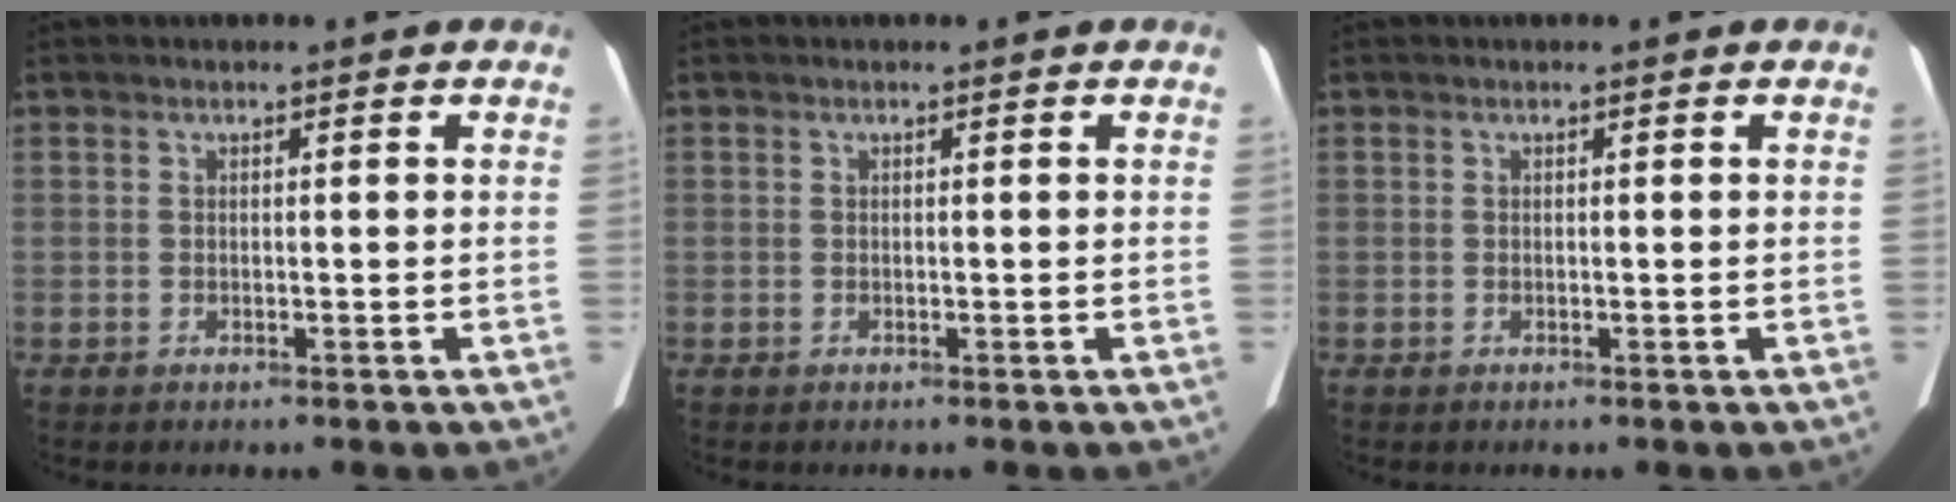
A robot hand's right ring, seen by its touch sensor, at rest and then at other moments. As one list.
[{"total": 0.0}, {"total": 0.0}]